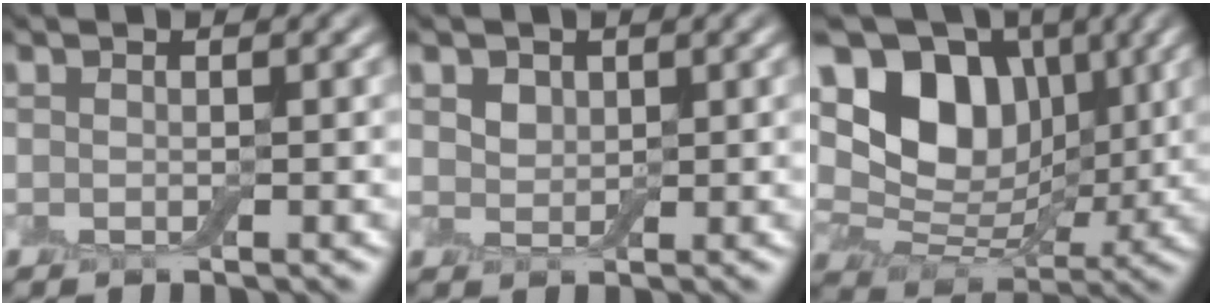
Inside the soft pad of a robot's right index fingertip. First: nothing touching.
{"total": 2.1, "force": [1.2, 1.5, 0.9], "torque": [-0.021, 0.003, 0.021]}
{"total": 10.5, "force": [3.5, 7.6, 6.4], "torque": [-0.121, 0.008, 0.048]}